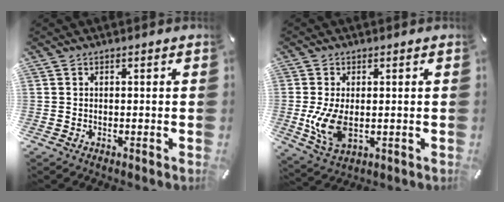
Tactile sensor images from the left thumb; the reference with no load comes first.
{"total": 9.2, "force": [-0.6, 5.2, 7.6], "torque": [-0.173, -0.015, -0.011]}